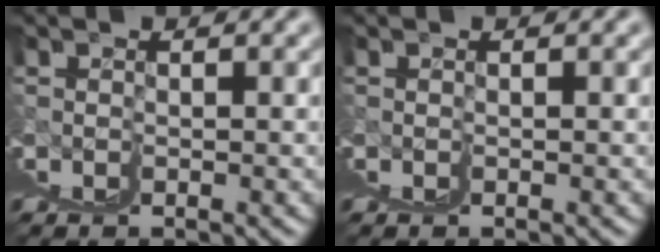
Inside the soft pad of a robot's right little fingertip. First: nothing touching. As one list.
[{"total": 0.0}]